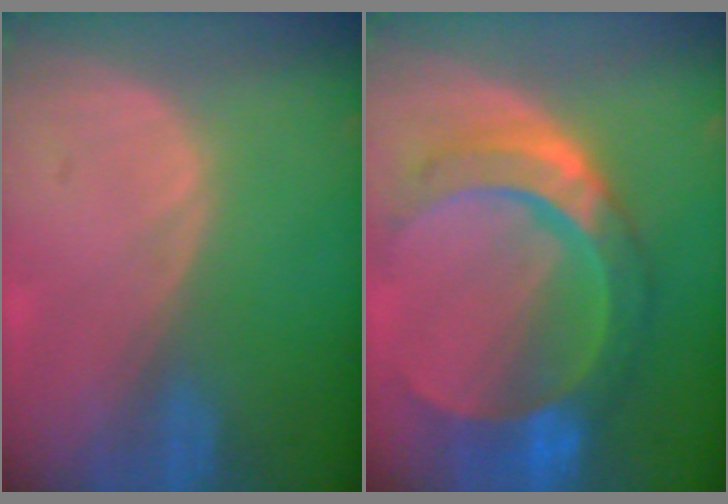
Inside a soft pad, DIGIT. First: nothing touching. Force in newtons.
{"total": 10.6, "press": 10.6, "slide": 1.1}